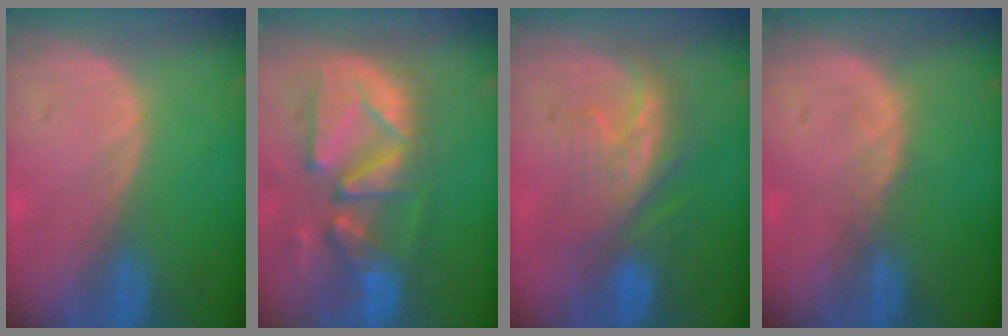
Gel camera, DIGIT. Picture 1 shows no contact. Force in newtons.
{"total": 12.9, "press": 11.2, "slide": 6.3}
{"total": 8.1, "press": 7.9, "slide": 1.6}
{"total": 1.1, "press": 1.1, "slide": 0.2}